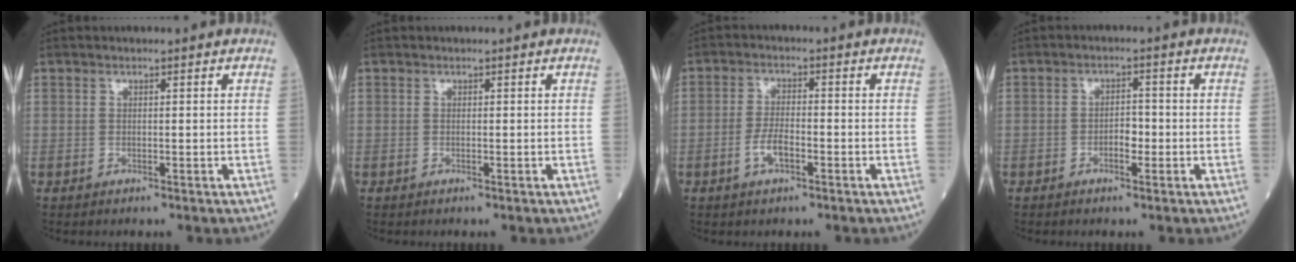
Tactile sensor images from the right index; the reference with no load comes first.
{"total": 0.0}
{"total": 3.8, "force": [-1.6, 1.3, 3.2], "torque": [-0.061, 0.004, -0.030]}
{"total": 2.6, "force": [-0.9, 1.2, 2.2], "torque": [-0.032, 0.006, -0.016]}